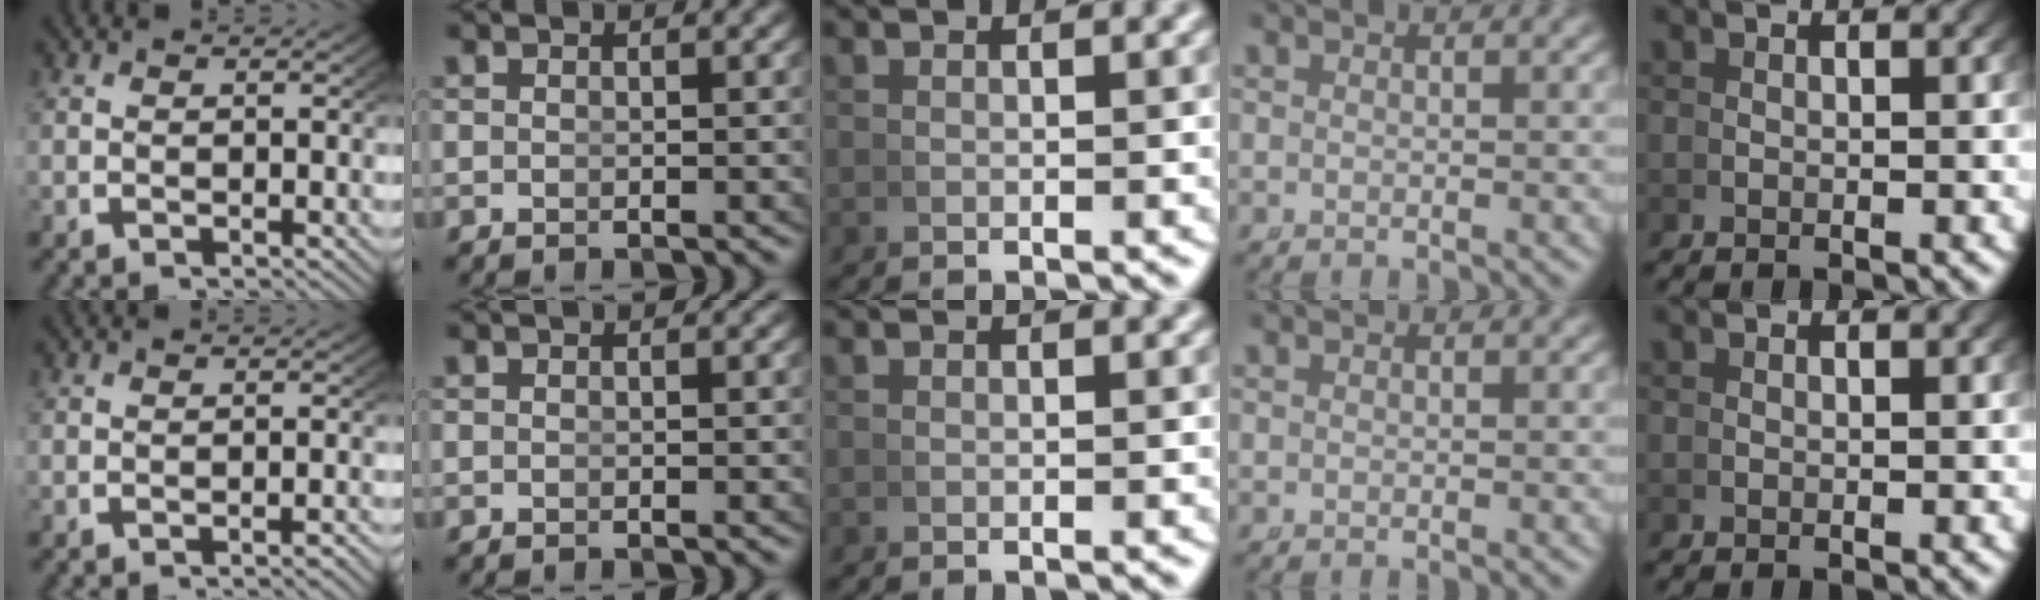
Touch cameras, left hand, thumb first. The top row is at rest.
{"thumb": {"total": 1.0, "force": [-0.9, -0.1, 0.5], "torque": [-0.009, 0.005, -0.014]}}